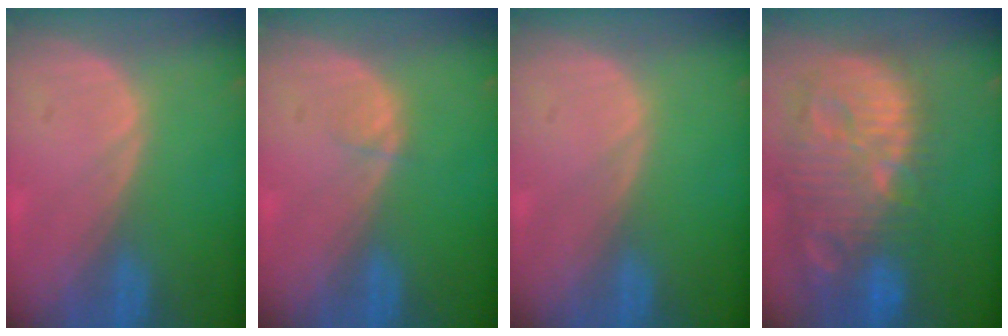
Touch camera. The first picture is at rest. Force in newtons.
{"total": 0.8, "press": 0.8, "slide": 0.1}
{"total": 0.0}
{"total": 14.3, "press": 12.4, "slide": 7.2}